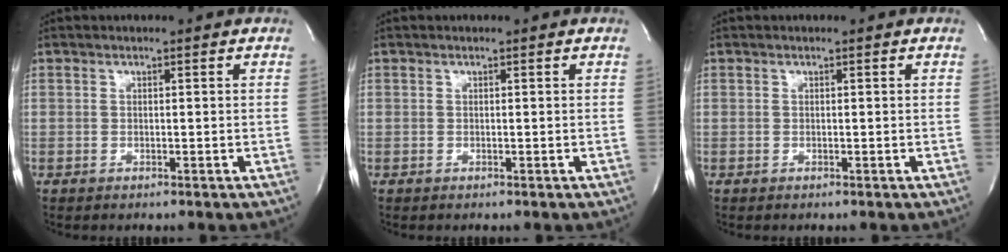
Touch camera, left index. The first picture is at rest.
{"total": 0.0}
{"total": 0.0}